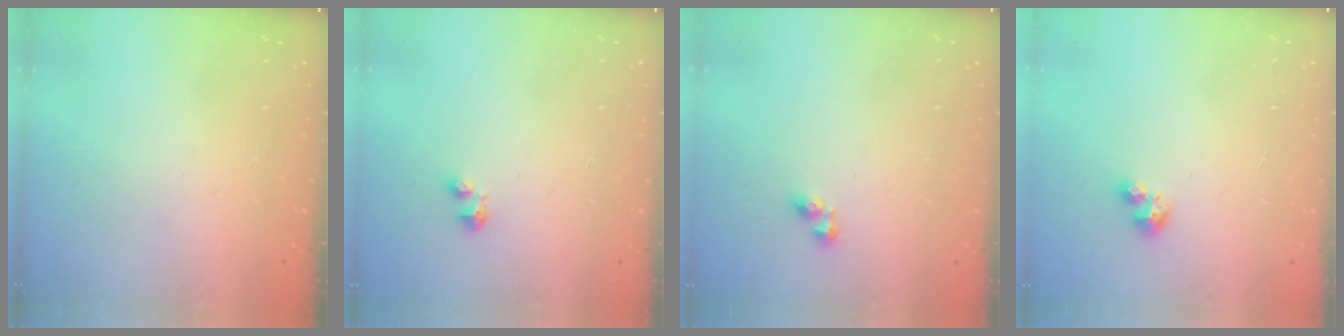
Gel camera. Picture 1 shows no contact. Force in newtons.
{"total": 2.8, "press": 2.8, "slide": 0.4}
{"total": 3.3, "press": 3.3, "slide": 0.4}
{"total": 2.8, "press": 2.8, "slide": 0.2}